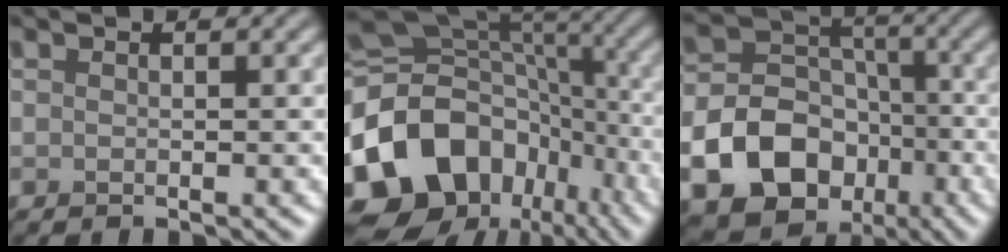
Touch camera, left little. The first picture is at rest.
{"total": 16.4, "force": [-5.6, 12.1, 9.5], "torque": [-0.223, -0.001, -0.101]}
{"total": 15.9, "force": [-7.1, 12.7, 6.5], "torque": [-0.126, -0.039, -0.139]}